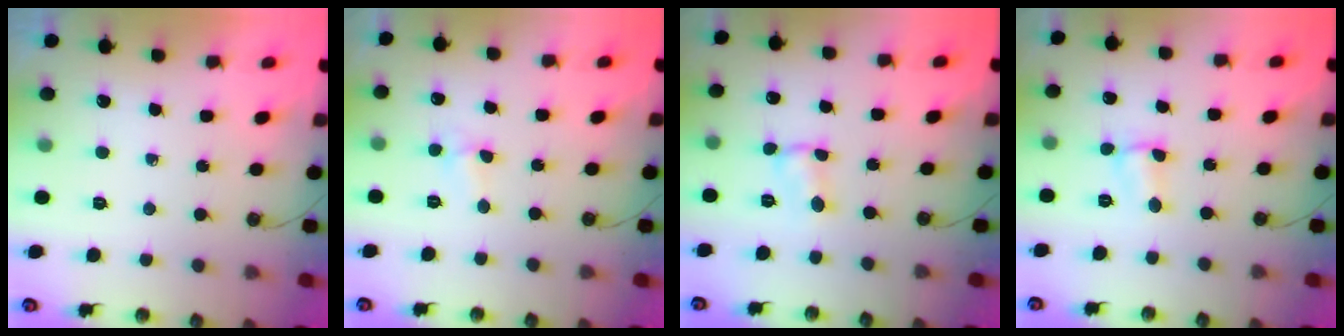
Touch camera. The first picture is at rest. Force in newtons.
{"total": 2.6, "press": 2.5, "slide": 0.3}
{"total": 1.9, "press": 1.9, "slide": 0.3}
{"total": 1.5, "press": 1.4, "slide": 0.5}